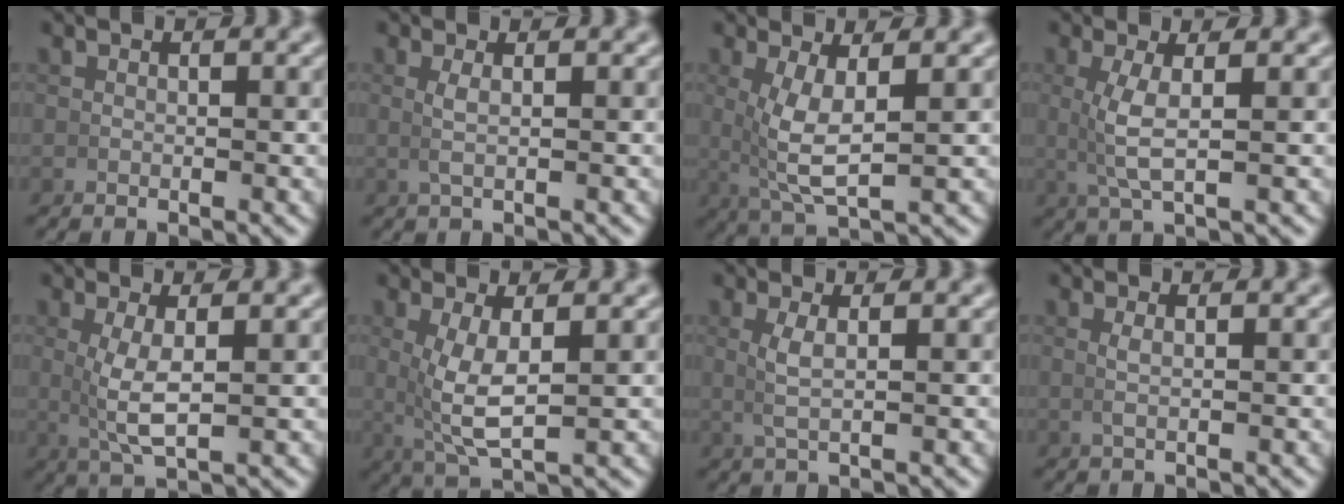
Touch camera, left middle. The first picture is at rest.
{"total": 1.4, "force": [0.4, -0.2, 1.3], "torque": [-0.031, -0.003, 0.013]}
{"total": 5.5, "force": [0.7, 2.1, 5.1], "torque": [-0.103, -0.011, 0.027]}
{"total": 3.6, "force": [0.6, 0.5, 3.5], "torque": [-0.078, -0.003, 0.019]}
{"total": 4.4, "force": [0.3, 1.2, 4.2], "torque": [-0.087, -0.009, 0.017]}
{"total": 5.6, "force": [0.5, 2.1, 5.2], "torque": [-0.105, -0.012, 0.025]}
{"total": 2.0, "force": [0.6, -0.1, 2.0], "torque": [-0.043, -0.002, 0.018]}
{"total": 0.9, "force": [0.3, -0.2, 0.8], "torque": [-0.022, -0.004, 0.010]}